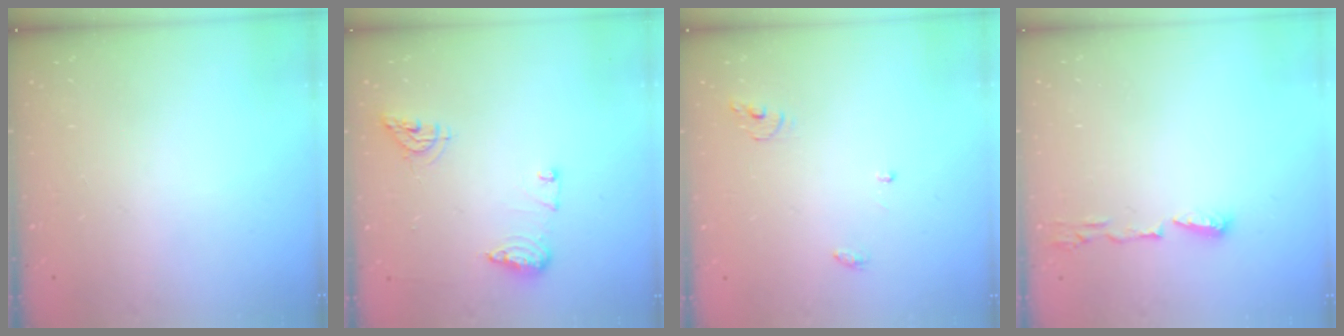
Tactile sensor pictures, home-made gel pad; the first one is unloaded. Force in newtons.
{"total": 8.6, "press": 8.4, "slide": 1.4}
{"total": 4.1, "press": 4.0, "slide": 0.3}
{"total": 6.0, "press": 5.8, "slide": 1.2}